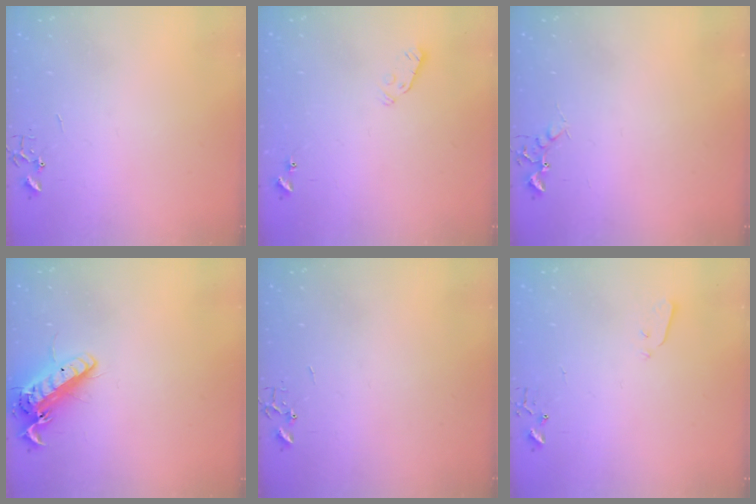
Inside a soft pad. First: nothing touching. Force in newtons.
{"total": 3.8, "press": 3.7, "slide": 0.8}
{"total": 5.8, "press": 5.7, "slide": 1.0}
{"total": 15.7, "press": 15.3, "slide": 3.3}
{"total": 0.0}
{"total": 3.6, "press": 3.6, "slide": 0.2}